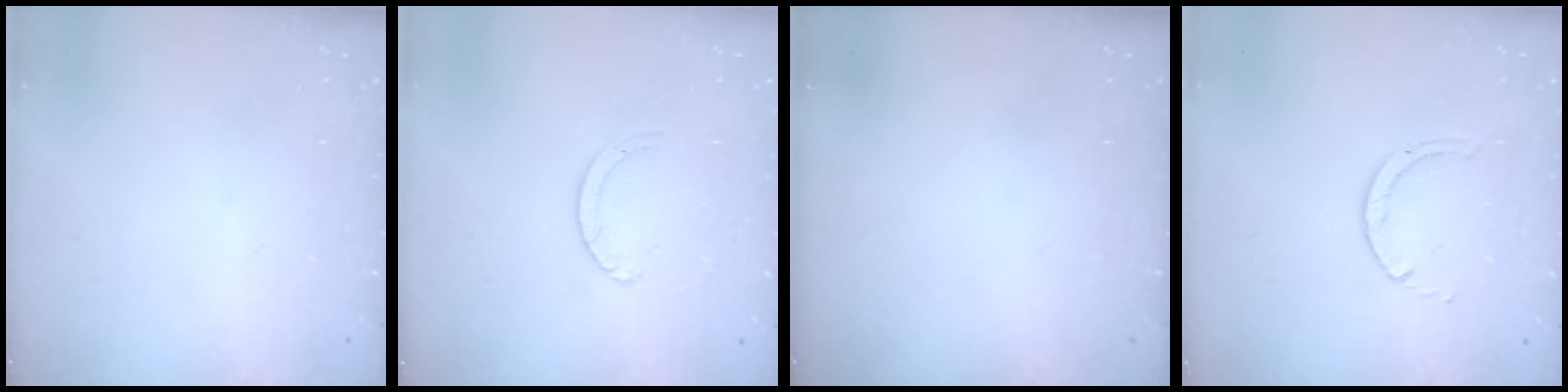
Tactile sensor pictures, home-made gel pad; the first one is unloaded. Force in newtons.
{"total": 1.3, "press": 1.2, "slide": 0.2}
{"total": 0.0}
{"total": 1.4, "press": 1.4, "slide": 0.1}